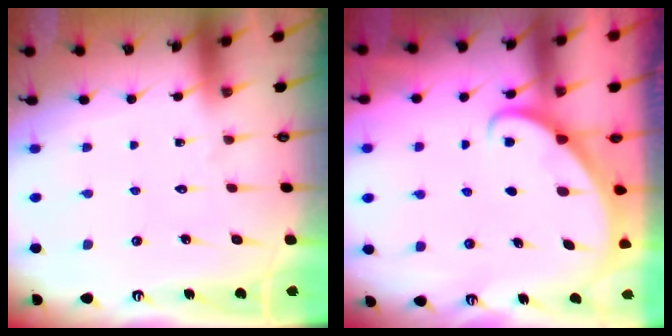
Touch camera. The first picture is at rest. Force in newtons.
{"total": 3.6, "press": 3.6, "slide": 0.1}